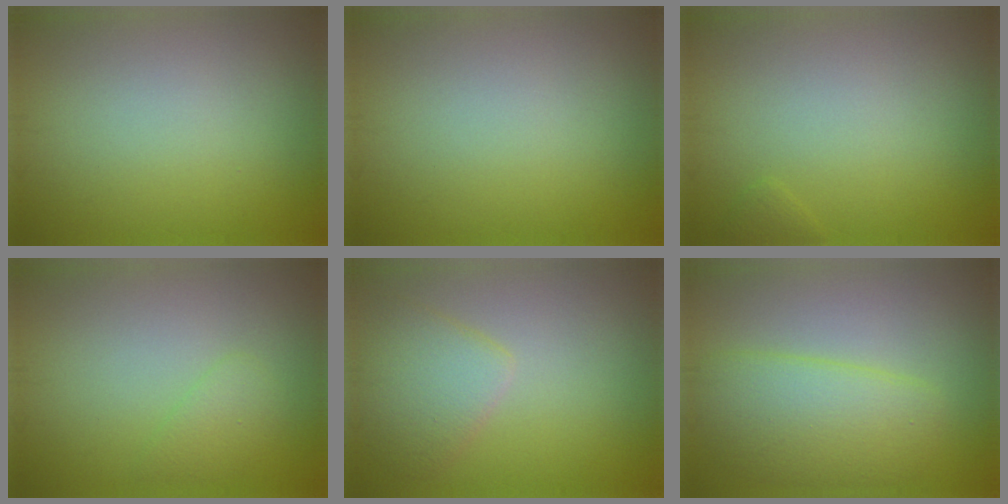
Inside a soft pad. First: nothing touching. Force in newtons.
{"total": 0.0}
{"total": 0.6, "press": 0.6, "slide": 0.1}
{"total": 1.6, "press": 1.6, "slide": 0.1}
{"total": 3.4, "press": 3.4, "slide": 0.3}
{"total": 4.8, "press": 4.8, "slide": 0.1}